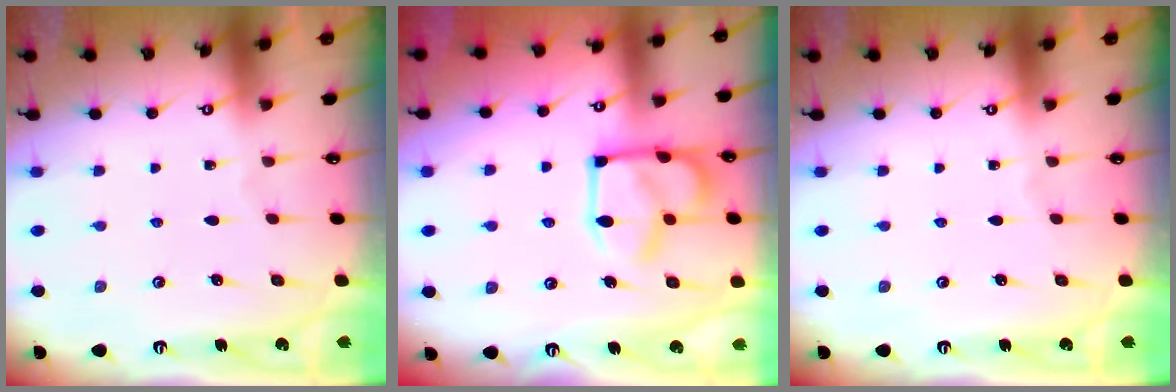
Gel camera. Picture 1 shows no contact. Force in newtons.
{"total": 15.4, "press": 15.3, "slide": 1.5}
{"total": 0.0}